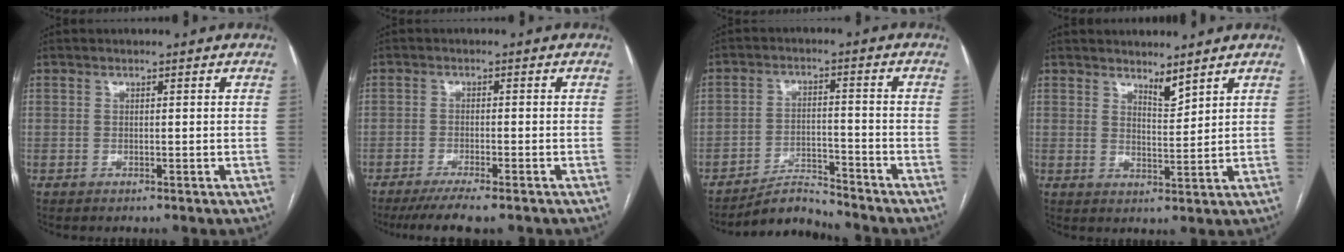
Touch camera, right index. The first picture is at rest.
{"total": 7.0, "force": [-5.6, 0.6, 4.2], "torque": [-0.061, -0.014, -0.088]}
{"total": 5.0, "force": [-5.0, 0.4, -0.3], "torque": [0.005, 0.002, -0.083]}
{"total": 3.0, "force": [2.7, 0.4, 1.2], "torque": [-0.023, -0.014, 0.053]}